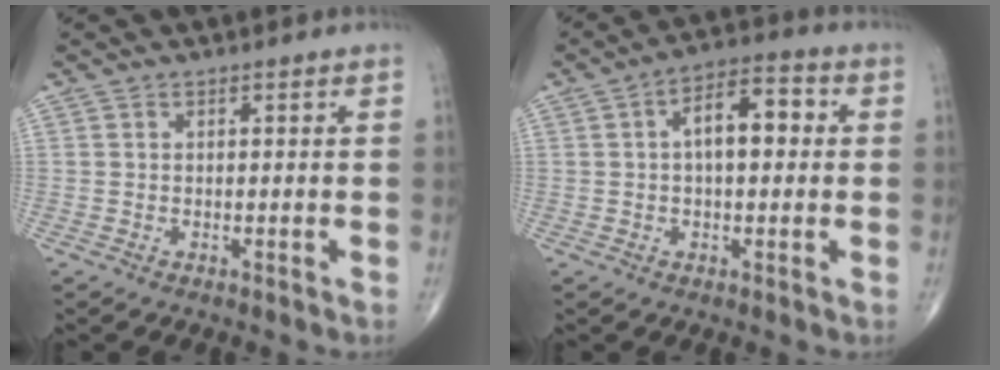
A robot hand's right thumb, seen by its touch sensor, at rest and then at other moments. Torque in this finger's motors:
{"motor_torque": [0.64, 0.54, 0.93, 0.27, 0.08]}